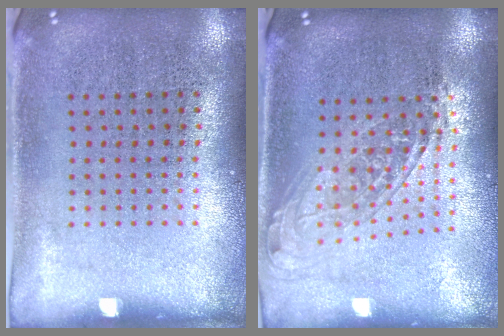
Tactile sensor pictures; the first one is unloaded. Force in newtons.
{"total": 1.6, "press": 1.3, "slide": 1.0}